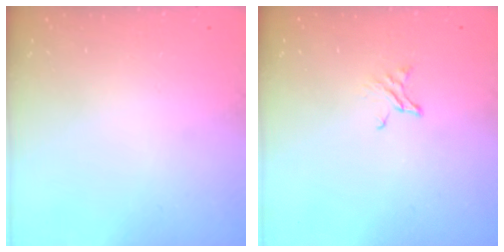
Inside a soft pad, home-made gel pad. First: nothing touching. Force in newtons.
{"total": 2.0, "press": 2.0, "slide": 0.1}